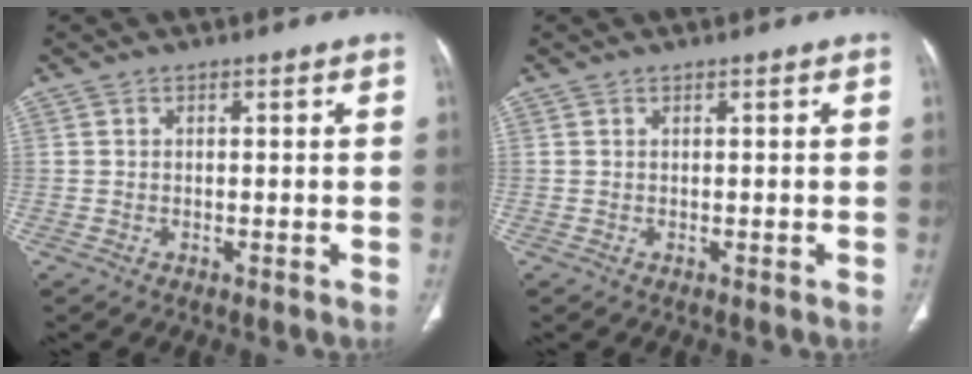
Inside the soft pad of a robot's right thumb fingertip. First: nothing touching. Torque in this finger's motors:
{"motor_torque": [-0.01, 0.01, 0.00, 0.01, 0.00]}